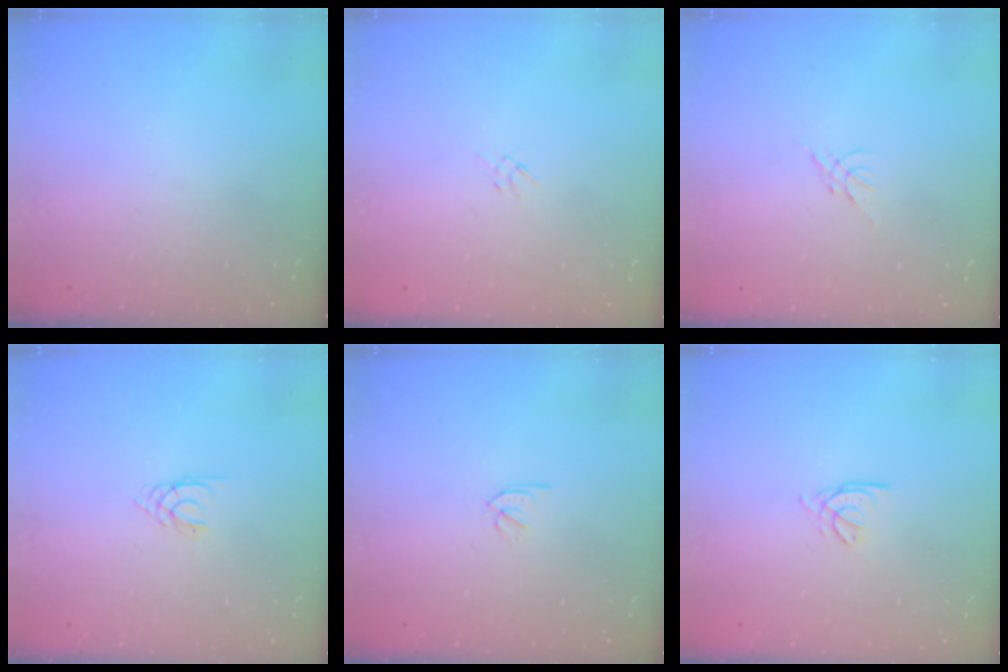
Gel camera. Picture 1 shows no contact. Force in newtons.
{"total": 1.3, "press": 1.2, "slide": 0.5}
{"total": 0.5, "press": 0.4, "slide": 0.3}
{"total": 1.6, "press": 1.6, "slide": 0.3}
{"total": 1.8, "press": 1.7, "slide": 0.5}
{"total": 2.4, "press": 2.4, "slide": 0.1}